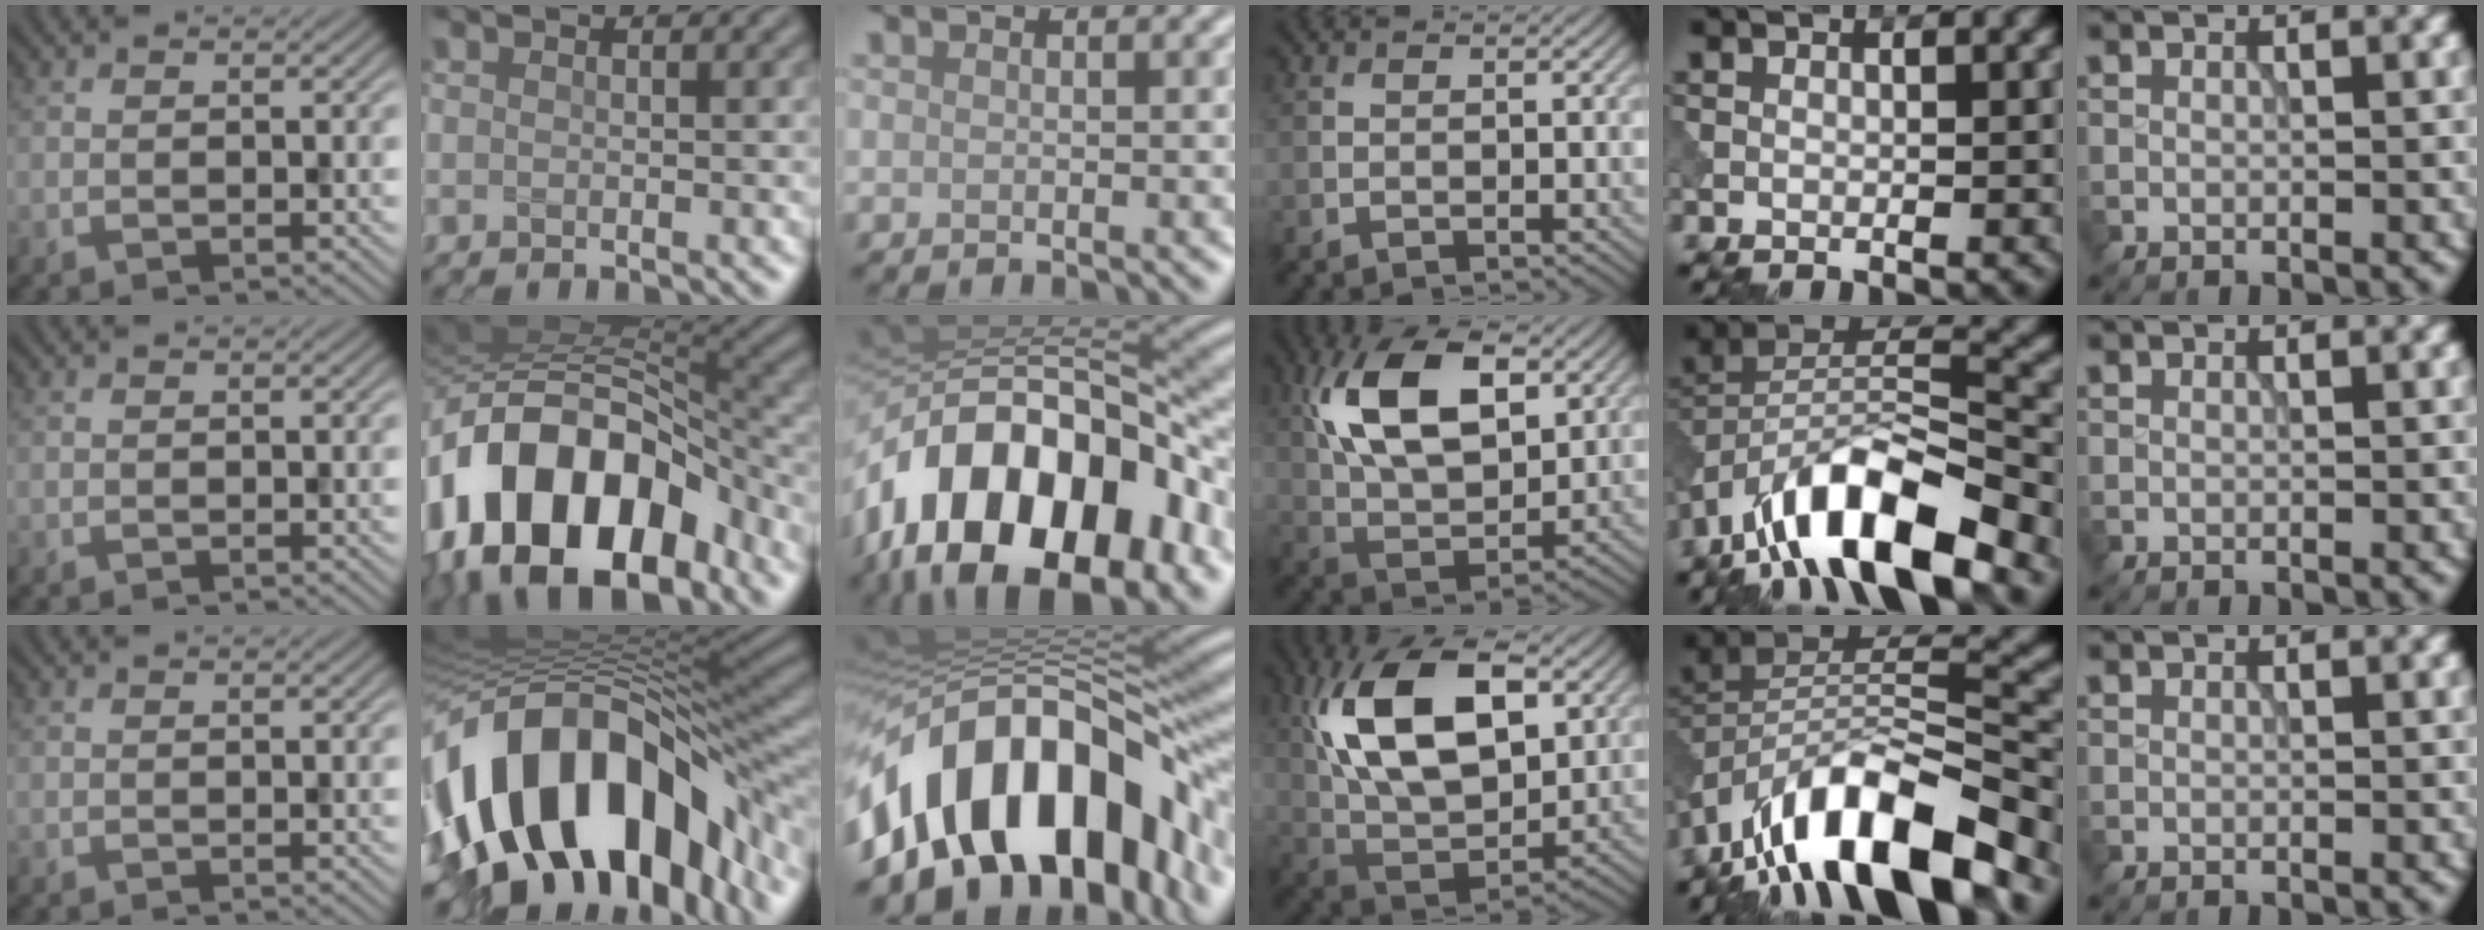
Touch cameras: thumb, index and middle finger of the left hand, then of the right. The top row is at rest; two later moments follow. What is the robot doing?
{"motion": "insert", "object": "peg toy"}